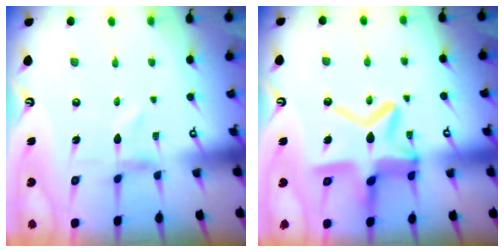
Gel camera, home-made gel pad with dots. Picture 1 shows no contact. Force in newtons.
{"total": 16.9, "press": 16.8, "slide": 1.4}